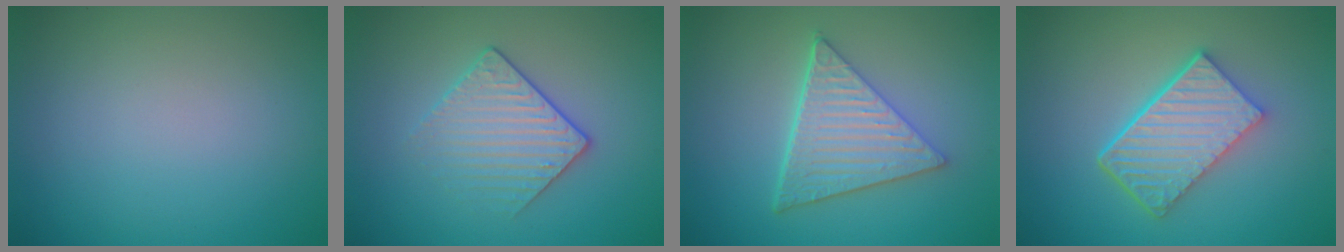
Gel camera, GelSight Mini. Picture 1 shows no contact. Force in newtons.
{"total": 2.9, "press": 2.6, "slide": 1.2}
{"total": 5.9, "press": 4.3, "slide": 4.1}
{"total": 6.1, "press": 4.4, "slide": 4.1}